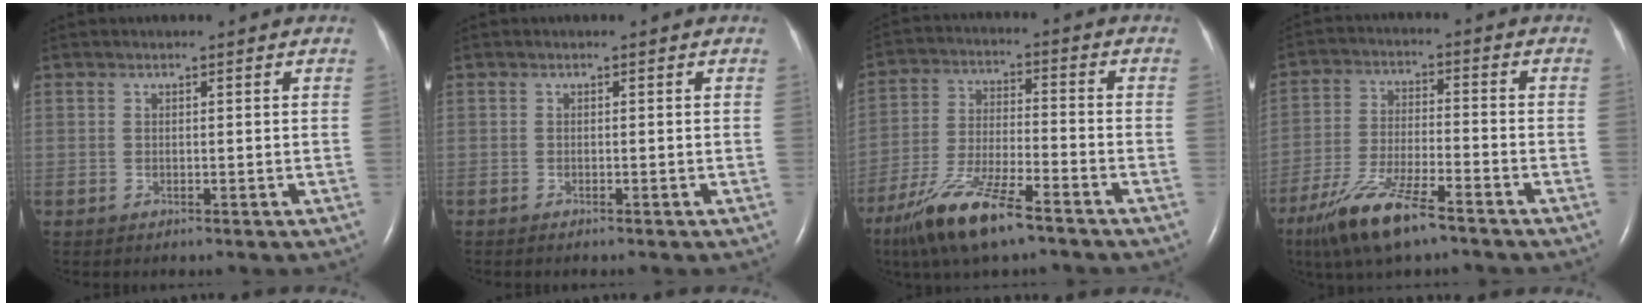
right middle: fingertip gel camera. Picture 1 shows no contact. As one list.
[{"total": 0.7, "force": [-0.5, 0.0, 0.4], "torque": [-0.010, -0.001, -0.008]}, {"total": 12.8, "force": [-8.7, 2.2, 9.1], "torque": [-0.189, -0.025, -0.160]}, {"total": 11.5, "force": [-7.9, 2.0, 8.1], "torque": [-0.169, -0.026, -0.145]}]